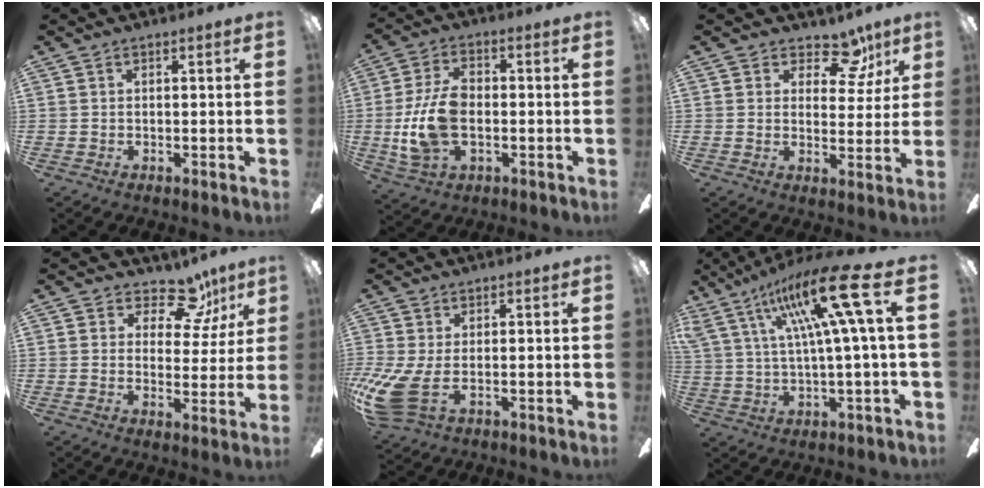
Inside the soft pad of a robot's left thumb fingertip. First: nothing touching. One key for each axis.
{"total": 13.0, "fx": -1.4, "fy": 7.5, "fz": 10.6, "tx": -0.232, "ty": 0.000, "tz": -0.024}
{"total": 9.3, "fx": 6.2, "fy": 5.6, "fz": 4.2, "tx": -0.048, "ty": -0.032, "tz": 0.109}
{"total": 10.9, "fx": 7.5, "fy": 6.2, "fz": 4.9, "tx": -0.069, "ty": -0.042, "tz": 0.134}
{"total": 9.9, "fx": -2.4, "fy": 4.1, "fz": 8.6, "tx": -0.194, "ty": -0.017, "tz": -0.040}
{"total": 20.8, "fx": 8.5, "fy": 4.7, "fz": 18.4, "tx": -0.322, "ty": -0.035, "tz": 0.123}